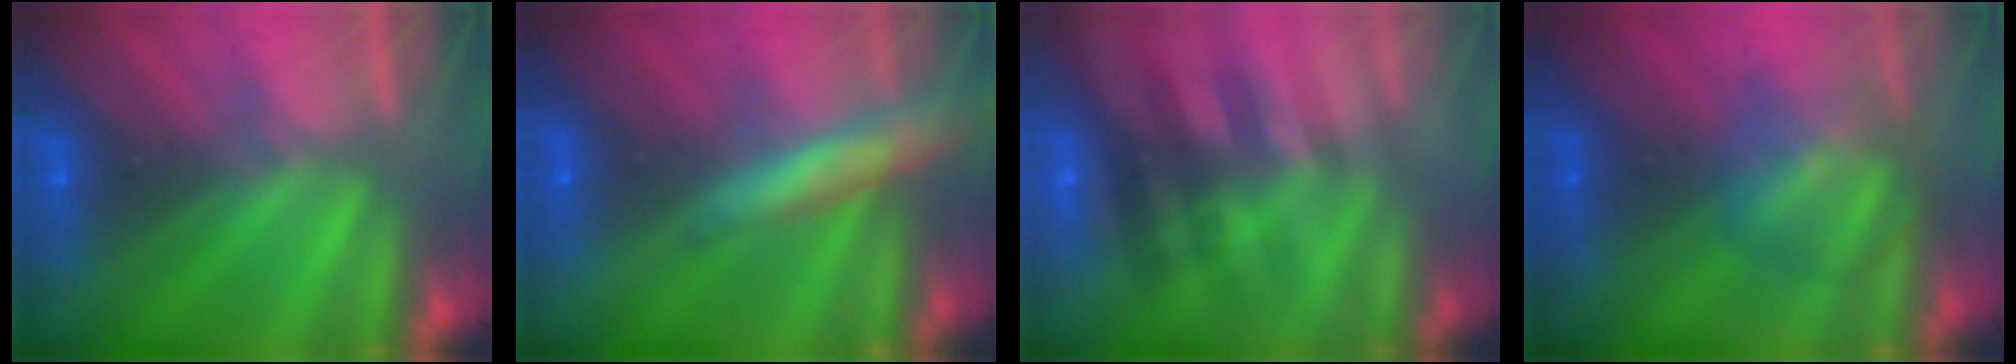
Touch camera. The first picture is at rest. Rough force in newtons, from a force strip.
{"total": 6.4}
{"total": 2.4}
{"total": 3.0}